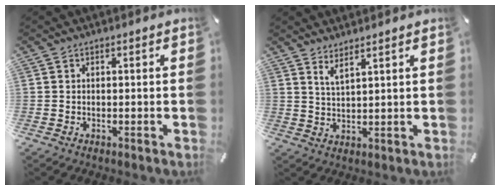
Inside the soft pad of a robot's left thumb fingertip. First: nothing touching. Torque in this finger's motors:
{"motor_torque": [-0.04, -0.44, 0.07, 0.01, 0.01]}